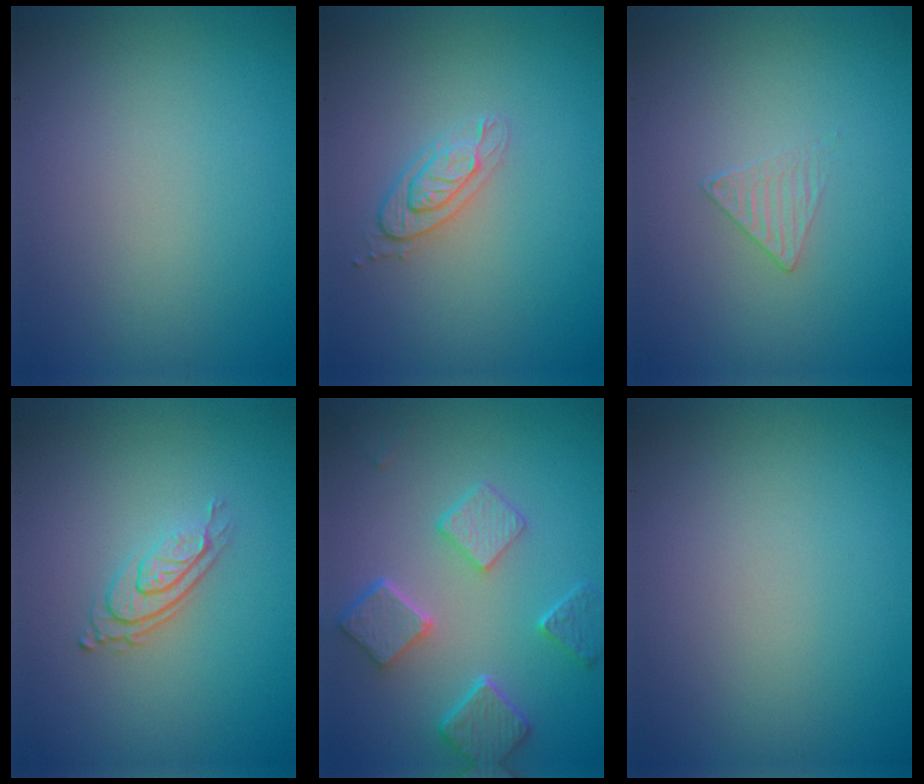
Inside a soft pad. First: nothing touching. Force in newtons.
{"total": 2.0, "press": 1.9, "slide": 0.4}
{"total": 1.1, "press": 0.5, "slide": 1.0}
{"total": 2.9, "press": 1.9, "slide": 2.2}
{"total": 5.2, "press": 4.1, "slide": 3.2}
{"total": 0.0}